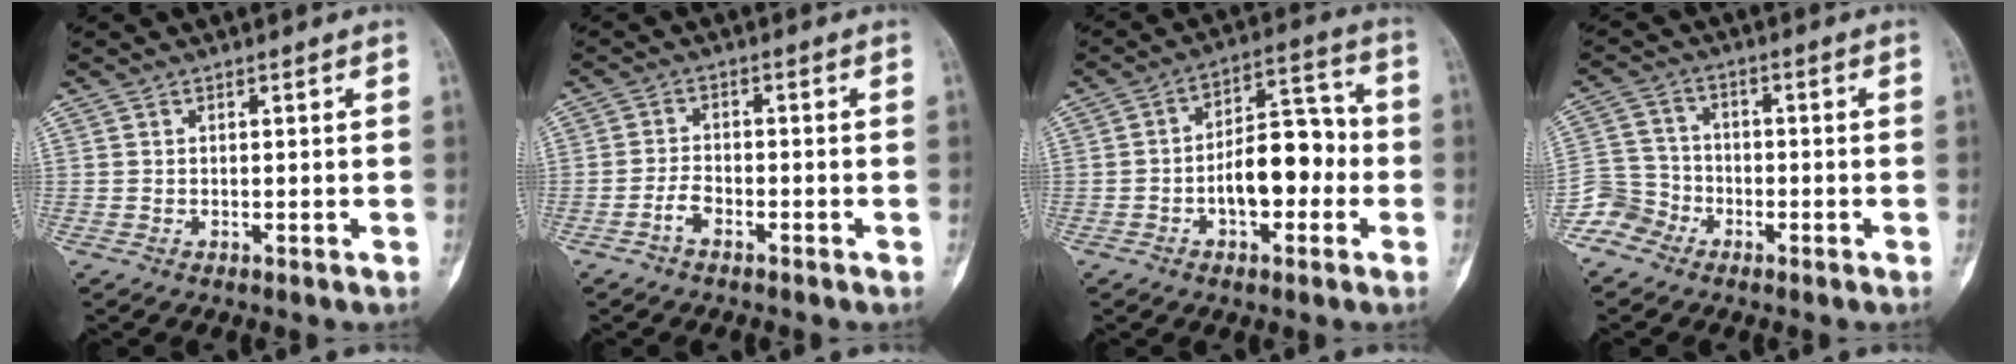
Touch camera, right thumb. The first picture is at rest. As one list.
[{"total": 2.9, "force": [-1.9, 1.4, 1.7], "torque": [-0.032, 0.015, -0.038]}, {"total": 12.1, "force": [-2.4, 6.7, 9.7], "torque": [-0.124, 0.045, -0.046]}, {"total": 6.1, "force": [-4.1, 4.5, 0.1], "torque": [0.022, 0.029, -0.095]}]